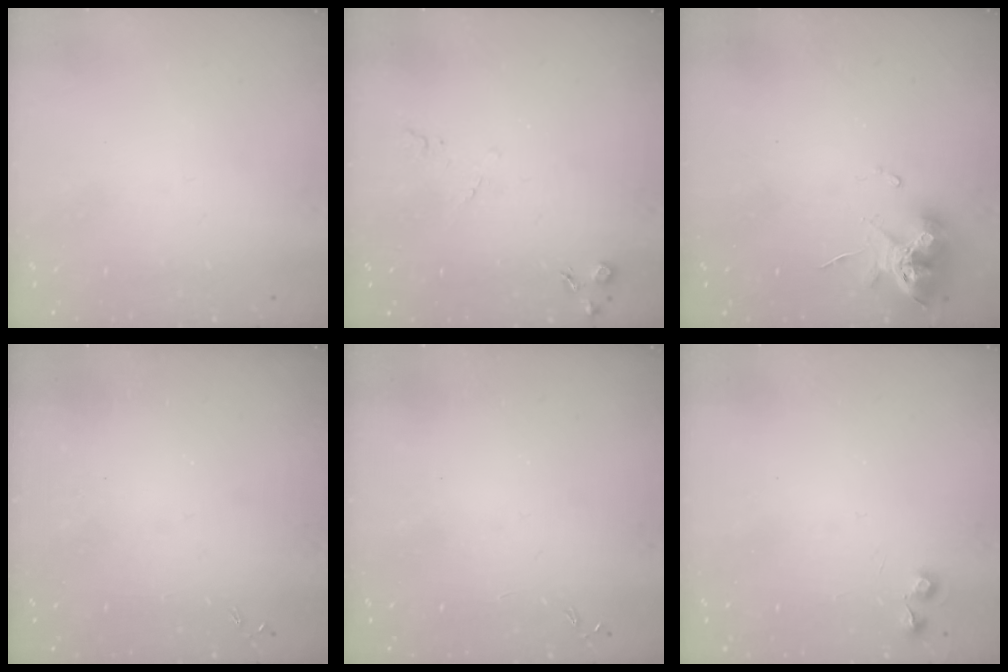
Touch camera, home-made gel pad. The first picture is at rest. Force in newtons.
{"total": 5.0, "press": 5.0, "slide": 0.8}
{"total": 10.7, "press": 10.7, "slide": 0.6}
{"total": 0.0}
{"total": 0.0}
{"total": 4.8, "press": 4.7, "slide": 0.8}